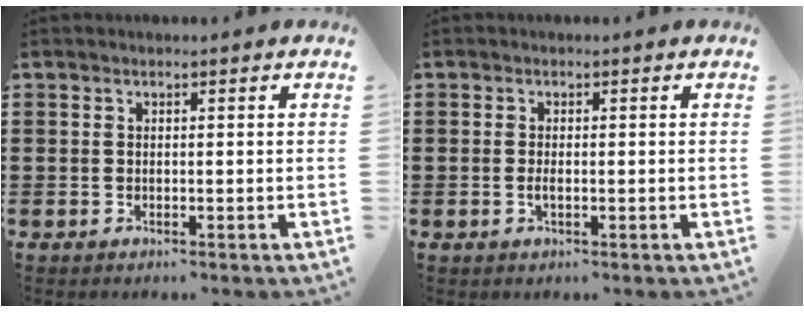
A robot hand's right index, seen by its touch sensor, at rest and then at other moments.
{"total": 0.9, "force": [-0.3, 0.2, 0.9], "torque": [-0.017, -0.005, -0.004]}